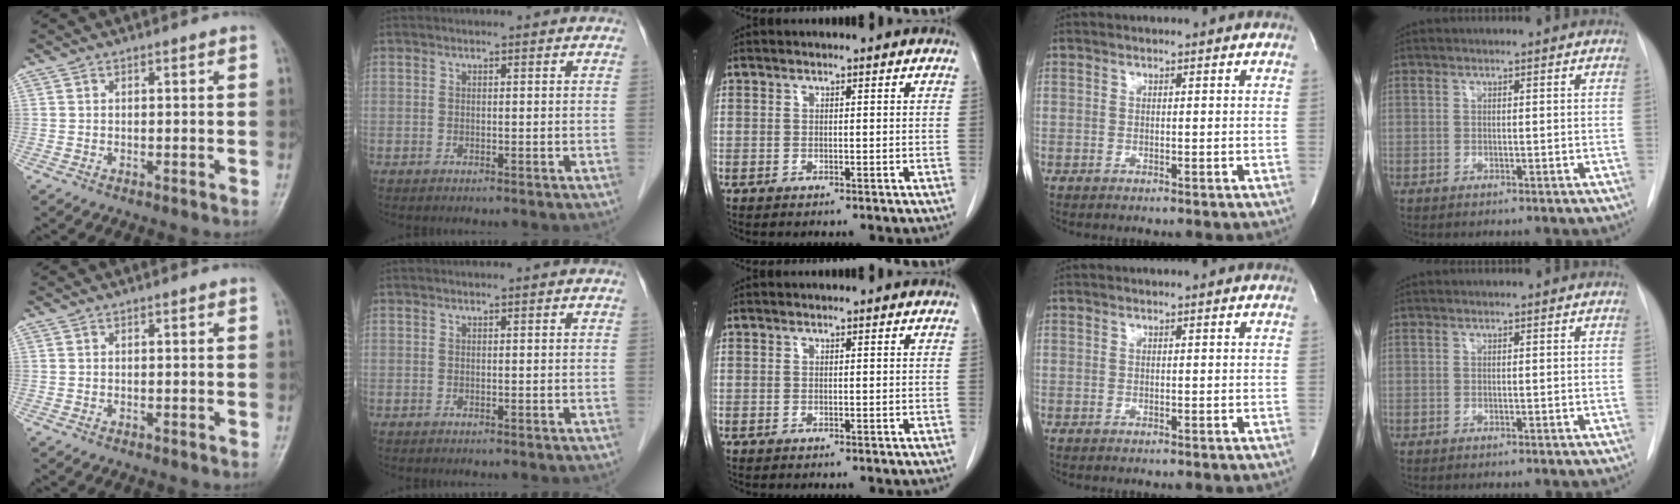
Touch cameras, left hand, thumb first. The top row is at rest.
{}